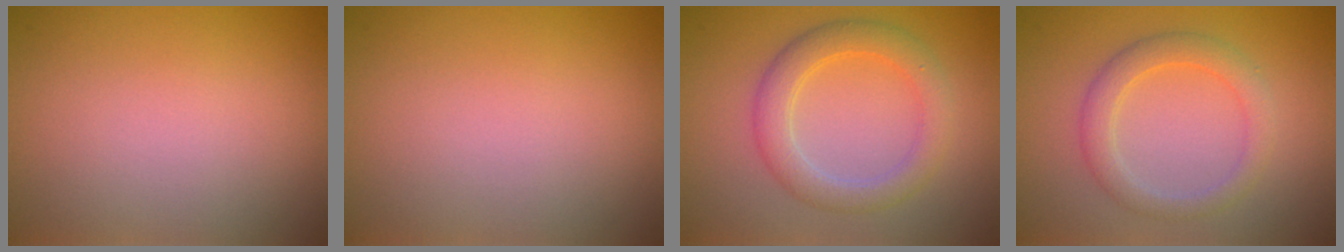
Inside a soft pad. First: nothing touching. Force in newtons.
{"total": 0.0}
{"total": 3.7, "press": 3.7, "slide": 0.2}
{"total": 1.9, "press": 1.9, "slide": 0.2}